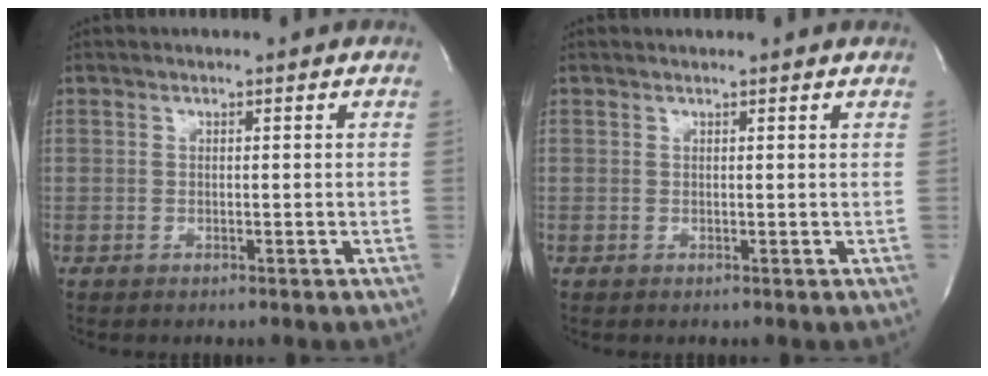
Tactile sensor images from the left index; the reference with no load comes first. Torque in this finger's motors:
{"motor_torque": [0.10, -0.04, -0.03, -0.01]}